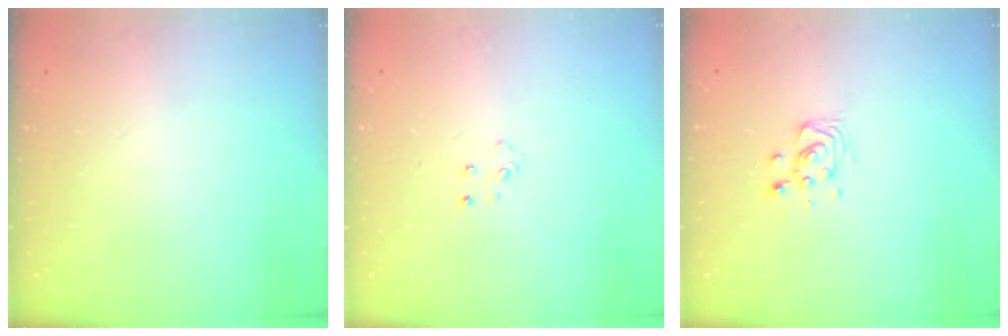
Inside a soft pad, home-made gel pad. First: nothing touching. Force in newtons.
{"total": 3.3, "press": 3.3, "slide": 0.4}
{"total": 8.3, "press": 8.0, "slide": 2.1}